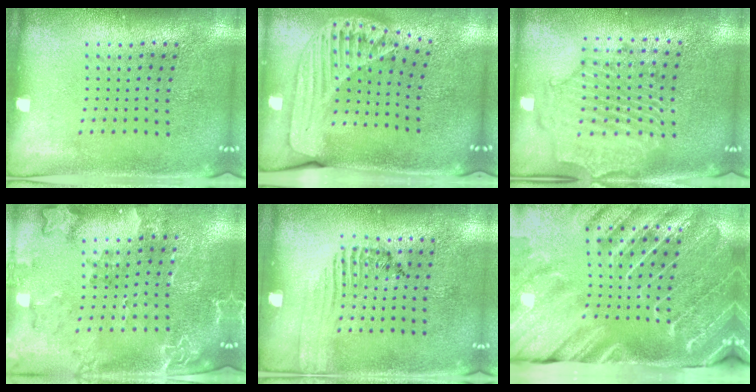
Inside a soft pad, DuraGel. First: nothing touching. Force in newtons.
{"total": 1.8, "press": 1.6, "slide": 0.9}
{"total": 2.3, "press": 2.2, "slide": 0.8}
{"total": 2.2, "press": 1.9, "slide": 1.1}
{"total": 1.5, "press": 1.1, "slide": 1.0}
{"total": 4.5, "press": 3.4, "slide": 2.8}